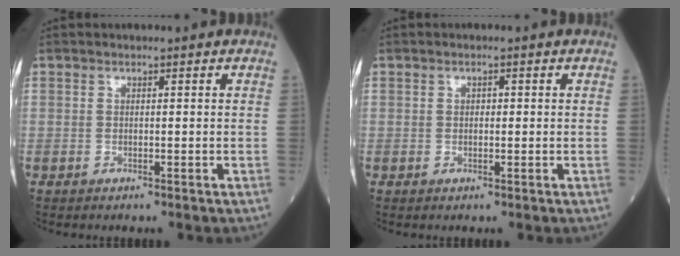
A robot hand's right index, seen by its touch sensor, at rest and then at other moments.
{"total": 0.9, "force": [0.1, 0.6, 0.7], "torque": [-0.012, 0.001, 0.002]}